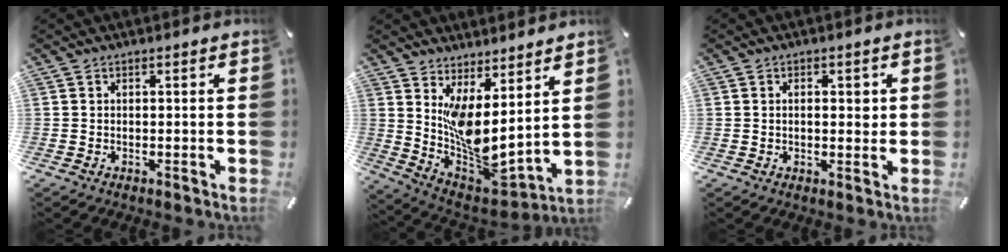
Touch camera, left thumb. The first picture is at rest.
{"total": 9.0, "force": [2.5, 4.8, 7.1], "torque": [-0.110, -0.076, 0.057]}
{"total": 3.2, "force": [0.3, 1.8, 2.6], "torque": [-0.029, -0.004, -0.002]}